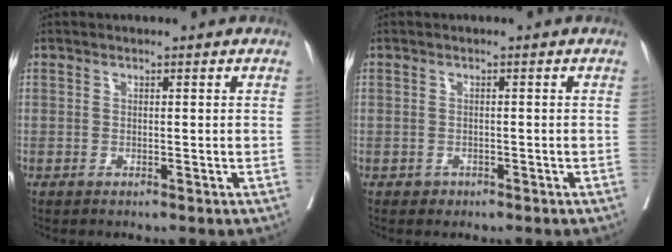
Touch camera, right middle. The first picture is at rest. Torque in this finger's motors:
{"motor_torque": [0.11, -0.08, 0.03, -0.01]}